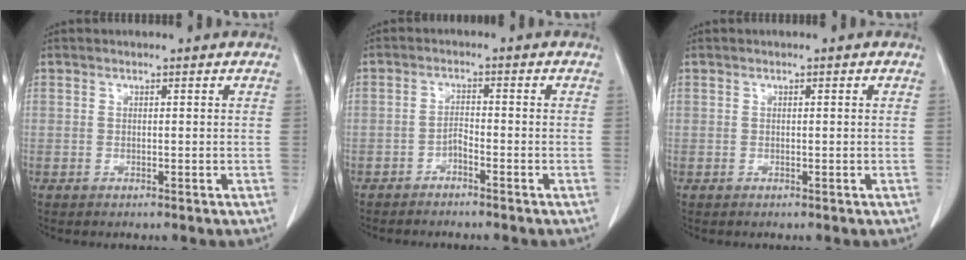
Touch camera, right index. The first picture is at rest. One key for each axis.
{"total": 2.3, "fx": -1.9, "fy": 0.1, "fz": 1.4, "tx": -0.021, "ty": 0.003, "tz": -0.033}
{"total": 0.0}